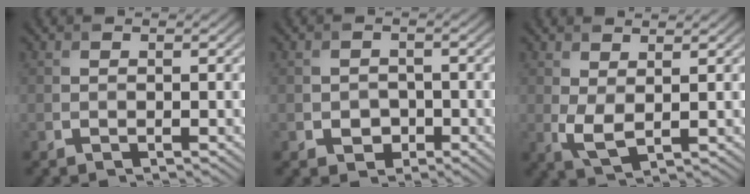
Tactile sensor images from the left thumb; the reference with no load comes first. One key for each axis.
{"total": 2.2, "fx": -0.9, "fy": 1.9, "fz": 0.9, "tx": -0.012, "ty": -0.005, "tz": -0.017}
{"total": 3.1, "fx": 0.9, "fy": 1.4, "fz": 2.7, "tx": -0.068, "ty": -0.004, "tz": 0.020}